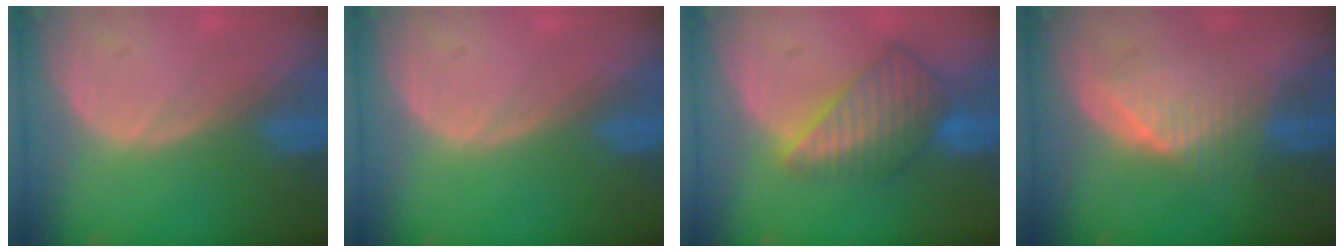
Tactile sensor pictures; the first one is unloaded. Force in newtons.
{"total": 0.0}
{"total": 8.5, "press": 7.4, "slide": 4.1}
{"total": 5.2, "press": 5.2, "slide": 0.4}